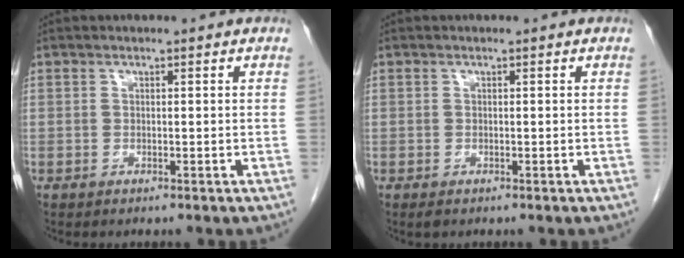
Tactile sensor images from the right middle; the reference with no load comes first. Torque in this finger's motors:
{"motor_torque": [0.35, -0.16, 0.05, 0.01]}